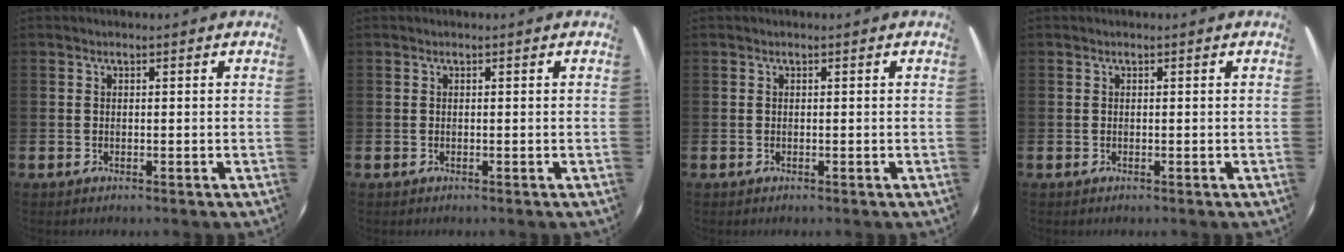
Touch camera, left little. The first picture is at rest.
{"total": 0.0}
{"total": 0.0}
{"total": 0.0}